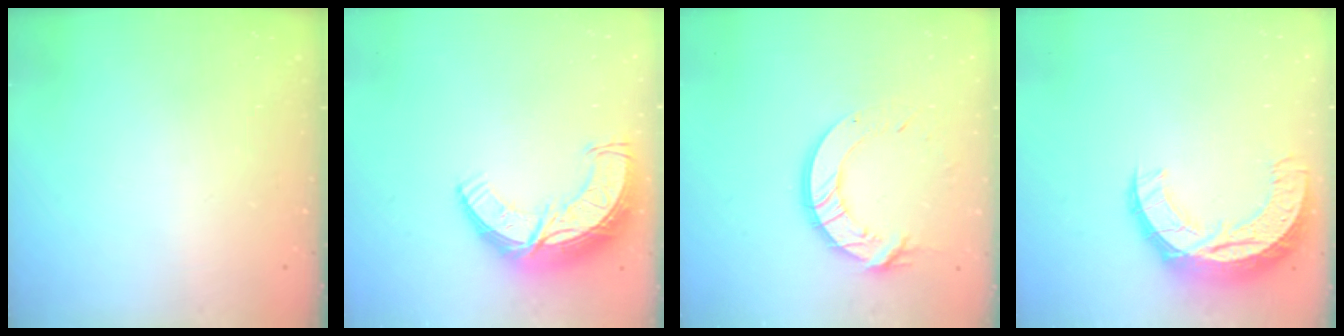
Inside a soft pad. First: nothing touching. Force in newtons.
{"total": 13.4, "press": 13.4, "slide": 1.0}
{"total": 11.6, "press": 11.6, "slide": 1.2}
{"total": 13.7, "press": 13.7, "slide": 0.9}